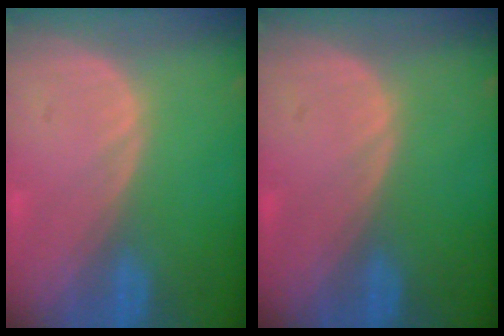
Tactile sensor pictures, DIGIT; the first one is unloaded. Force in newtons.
{"total": 0.0}